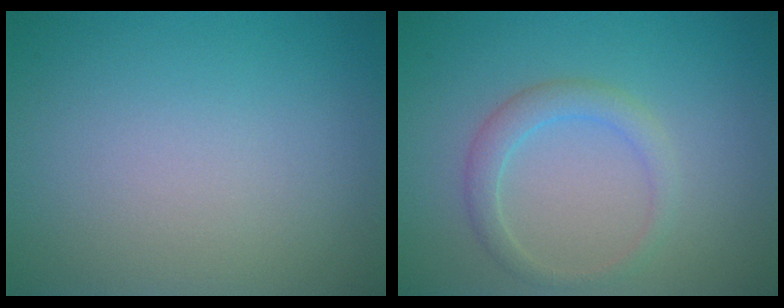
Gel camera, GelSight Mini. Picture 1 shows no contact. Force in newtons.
{"total": 2.2, "press": 2.2, "slide": 0.2}